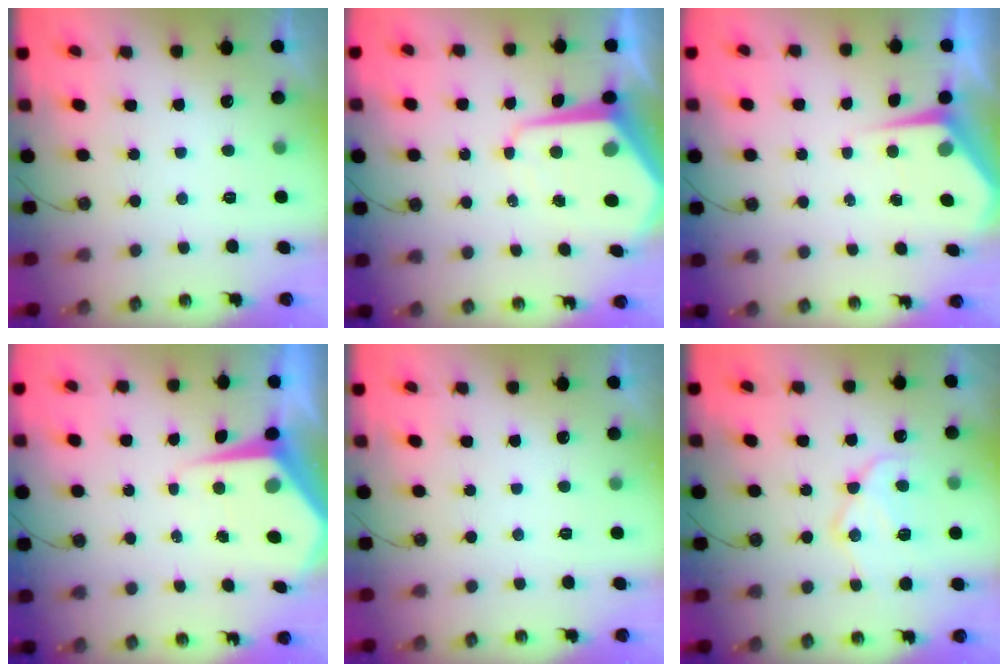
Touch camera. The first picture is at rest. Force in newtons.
{"total": 9.7, "press": 9.7, "slide": 0.6}
{"total": 4.4, "press": 4.3, "slide": 0.6}
{"total": 7.2, "press": 7.2, "slide": 0.3}
{"total": 0.0}
{"total": 14.8, "press": 14.7, "slide": 1.5}